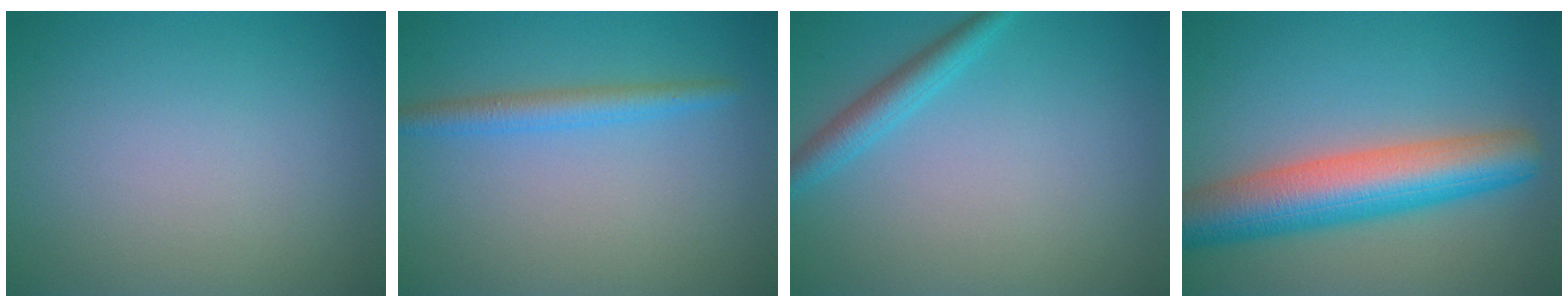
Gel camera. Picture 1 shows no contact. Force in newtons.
{"total": 2.4, "press": 2.4, "slide": 0.2}
{"total": 2.4, "press": 2.4, "slide": 0.2}
{"total": 8.5, "press": 8.5, "slide": 0.2}